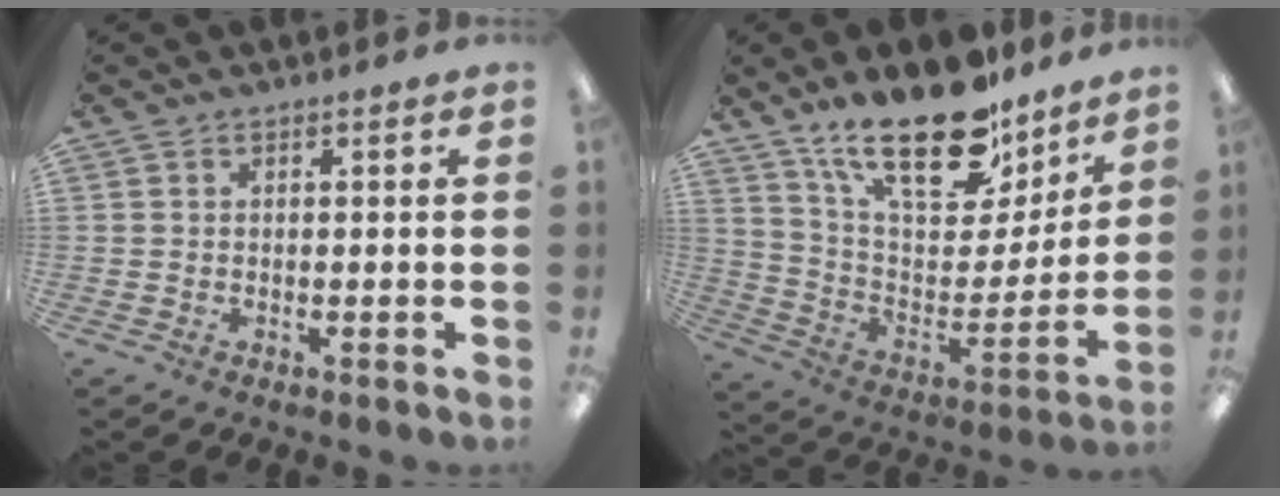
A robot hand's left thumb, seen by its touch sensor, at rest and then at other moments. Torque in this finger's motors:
{"motor_torque": [2.48, 1.47, 1.56, -1.22, 0.48]}